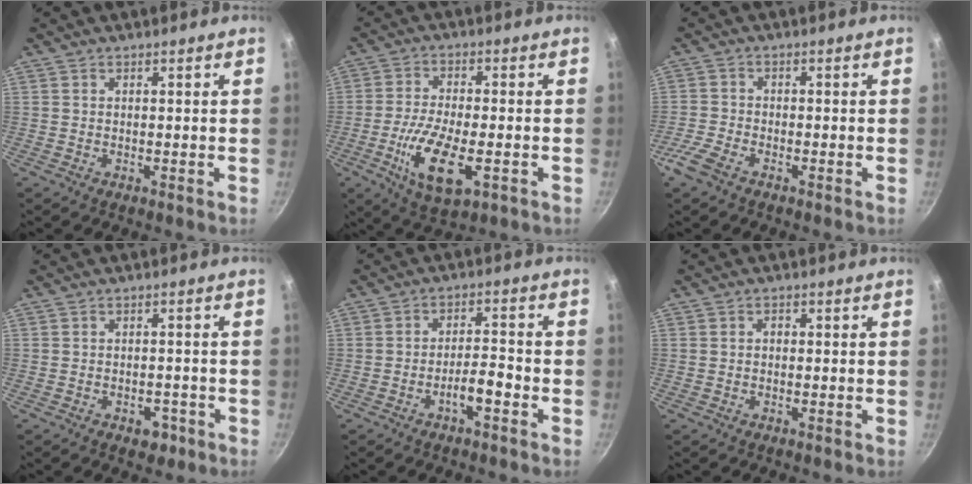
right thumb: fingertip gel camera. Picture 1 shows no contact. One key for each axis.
{"total": 11.9, "fx": -3.9, "fy": 4.7, "fz": 10.2, "tx": -0.197, "ty": -0.003, "tz": -0.066}
{"total": 4.5, "fx": -3.0, "fy": 2.0, "fz": 2.8, "tx": -0.074, "ty": 0.008, "tz": -0.062}
{"total": 3.1, "fx": -1.8, "fy": 1.9, "fz": 1.7, "tx": -0.011, "ty": 0.009, "tz": -0.022}
{"total": 7.4, "fx": -3.8, "fy": 2.8, "fz": 5.7, "tx": -0.091, "ty": 0.040, "tz": -0.067}
{"total": 0.8, "fx": -0.1, "fy": 0.6, "fz": 0.5, "tx": -0.002, "ty": 0.003, "tz": -0.005}